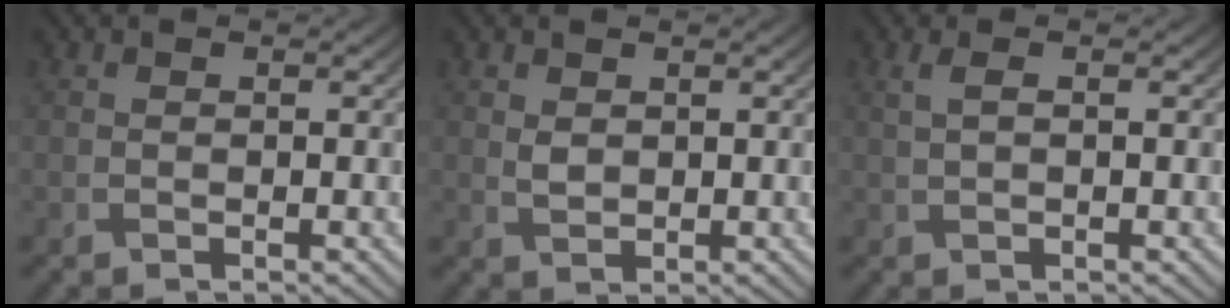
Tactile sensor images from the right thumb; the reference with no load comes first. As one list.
[{"total": 1.6, "force": [0.7, 1.1, 0.9], "torque": [-0.023, -0.002, 0.016]}, {"total": 1.5, "force": [0.3, 0.3, 1.5], "torque": [-0.040, 0.005, 0.009]}]